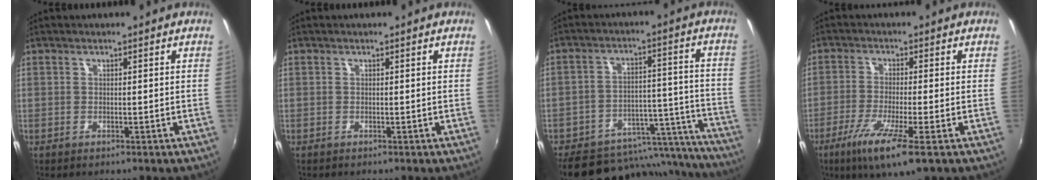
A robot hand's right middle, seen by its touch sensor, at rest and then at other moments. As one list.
[{"total": 0.0}, {"total": 22.6, "force": [-18.4, 10.5, 7.8], "torque": [-0.138, 0.050, -0.225]}, {"total": 9.6, "force": [-5.1, 0.7, 8.1], "torque": [-0.172, -0.031, -0.091]}]